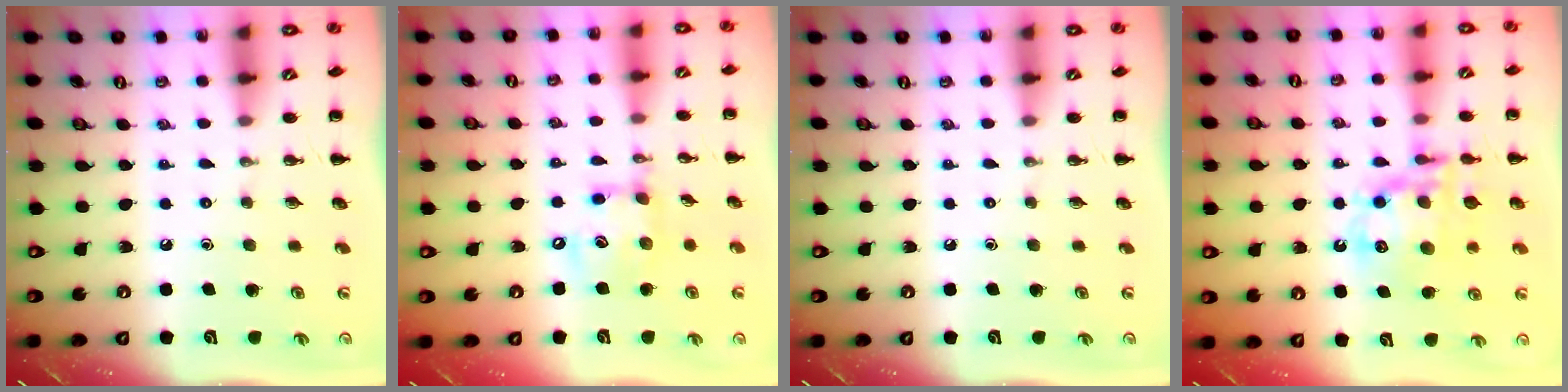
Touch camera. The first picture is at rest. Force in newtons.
{"total": 11.1, "press": 11.0, "slide": 1.3}
{"total": 0.0}
{"total": 15.2, "press": 14.8, "slide": 3.6}